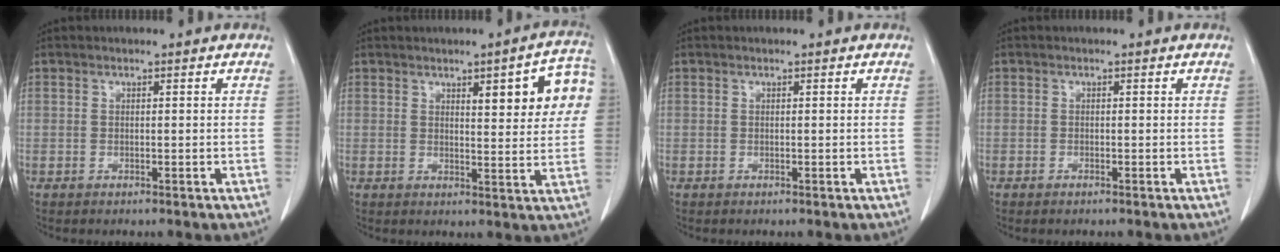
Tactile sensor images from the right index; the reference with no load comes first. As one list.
[{"total": 9.4, "force": [3.3, 2.3, 8.5], "torque": [-0.099, 0.014, 0.038]}, {"total": 0.0}, {"total": 0.5, "force": [-0.4, 0.1, 0.3], "torque": [-0.007, 0.000, -0.004]}]